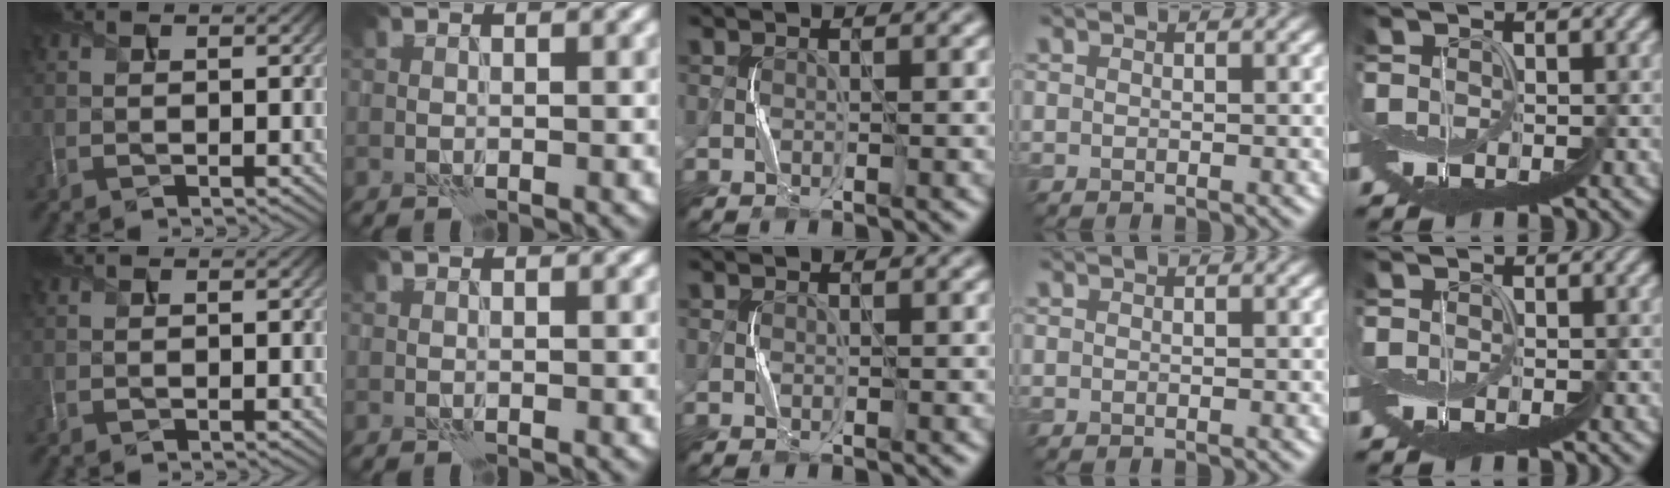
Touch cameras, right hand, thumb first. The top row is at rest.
{}